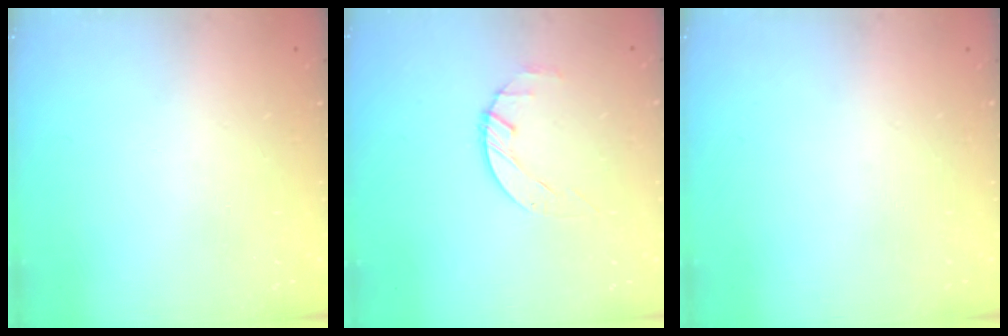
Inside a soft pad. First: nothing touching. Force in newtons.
{"total": 1.4, "press": 1.4, "slide": 0.2}
{"total": 0.0}